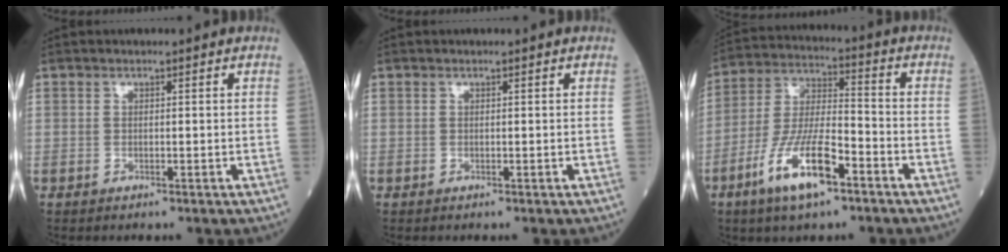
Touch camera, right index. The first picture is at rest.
{"total": 0.0}
{"total": 12.4, "force": [-6.5, 2.9, 10.1], "torque": [-0.209, -0.007, -0.122]}